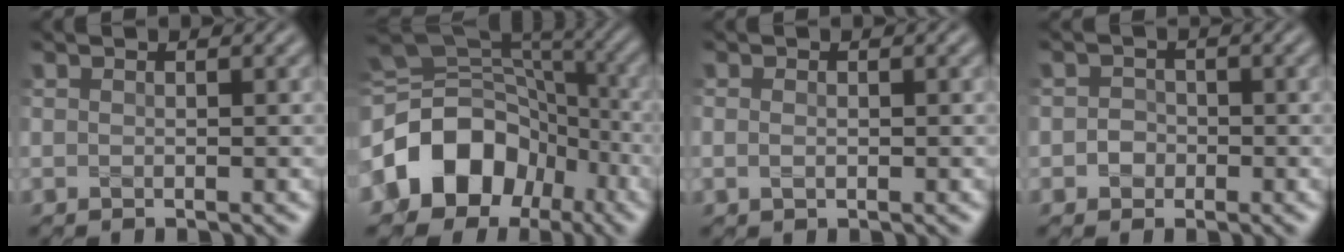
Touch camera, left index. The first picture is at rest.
{"total": 12.0, "force": [-4.3, 9.2, 6.3], "torque": [-0.127, -0.001, -0.085]}
{"total": 0.9, "force": [0.0, 0.6, 0.7], "torque": [-0.016, -0.001, -0.001]}
{"total": 1.6, "force": [-0.4, 1.5, 0.5], "torque": [0.004, 0.001, -0.015]}